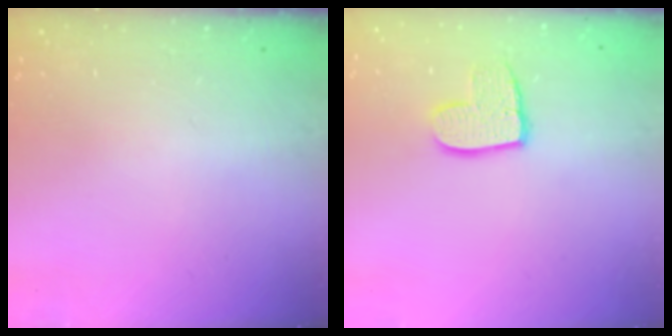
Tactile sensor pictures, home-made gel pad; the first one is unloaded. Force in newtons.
{"total": 9.2, "press": 9.2, "slide": 0.6}